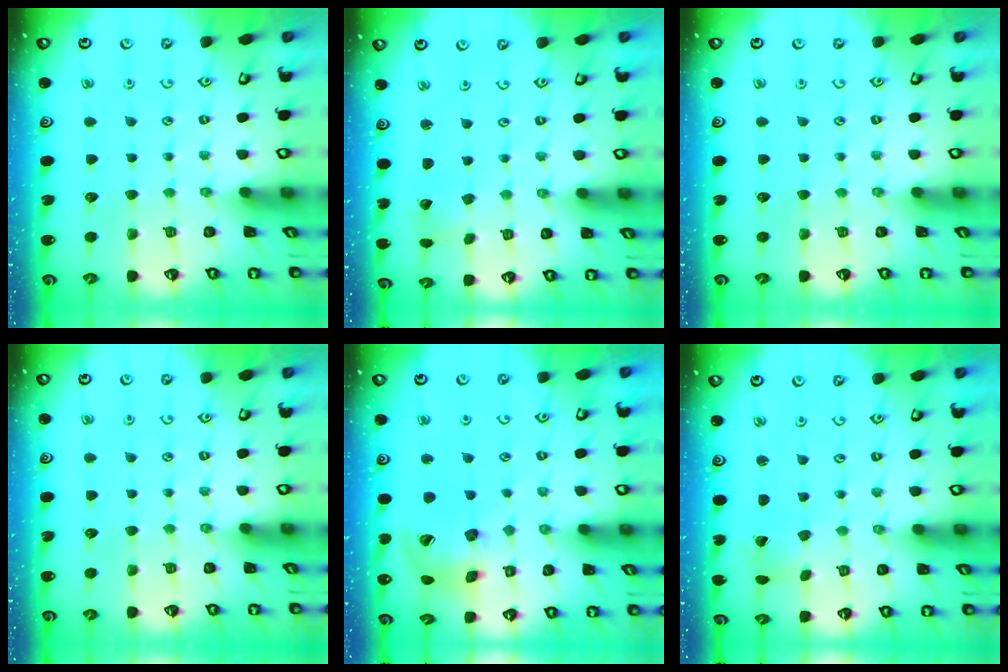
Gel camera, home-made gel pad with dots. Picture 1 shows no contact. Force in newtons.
{"total": 2.6, "press": 2.6, "slide": 0.1}
{"total": 0.0}
{"total": 0.0}
{"total": 17.3, "press": 17.2, "slide": 2.6}
{"total": 1.0, "press": 1.0, "slide": 0.1}